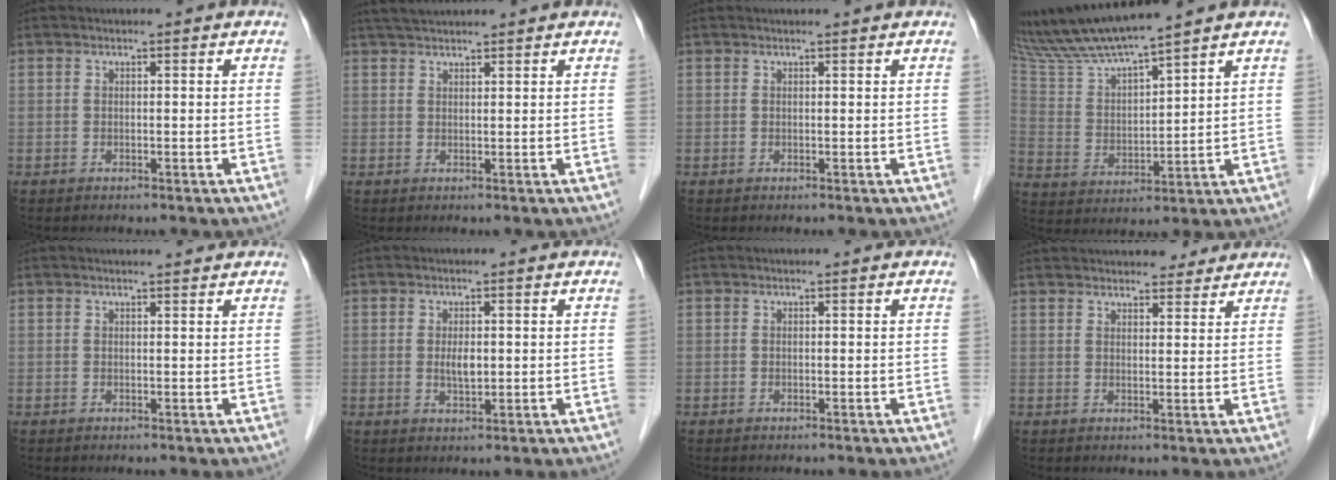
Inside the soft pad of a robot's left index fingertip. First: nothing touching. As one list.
[{"total": 4.7, "force": [4.3, 0.3, 1.8], "torque": [-0.028, 0.035, 0.076]}, {"total": 1.3, "force": [1.2, 0.0, 0.3], "torque": [-0.006, 0.008, 0.017]}, {"total": 11.6, "force": [10.7, -1.2, 4.4], "torque": [-0.100, 0.005, 0.213]}, {"total": 2.3, "force": [2.3, 0.0, 0.5], "torque": [-0.008, 0.008, 0.027]}, {"total": 2.4, "force": [0.2, 0.9, 2.2], "torque": [-0.041, -0.005, 0.004]}, {"total": 0.0}, {"total": 12.9, "force": [12.0, 3.4, 3.5], "torque": [-0.041, 0.030, 0.162]}]